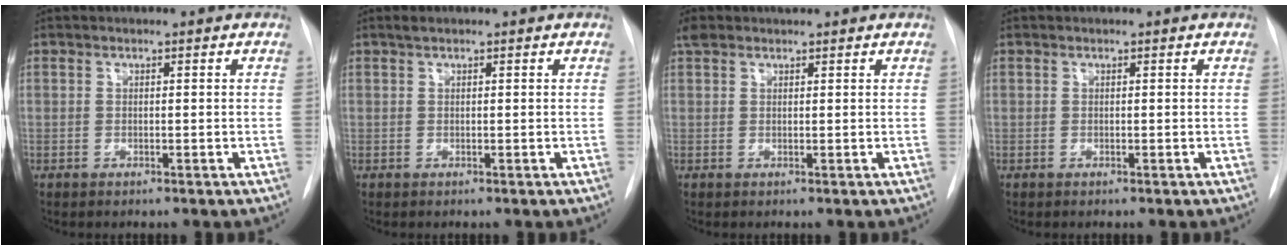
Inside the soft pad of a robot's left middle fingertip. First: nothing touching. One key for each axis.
{"total": 0.7, "fx": 0.6, "fy": 0.1, "fz": 0.4, "tx": -0.014, "ty": 0.008, "tz": 0.012}
{"total": 2.3, "fx": 2.0, "fy": 0.8, "fz": 0.8, "tx": -0.021, "ty": 0.022, "tz": 0.035}
{"total": 0.0}